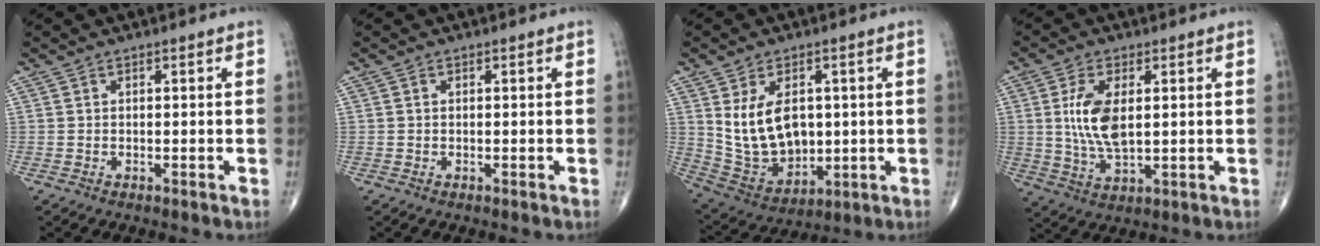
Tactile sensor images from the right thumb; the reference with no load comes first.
{"total": 0.0}
{"total": 13.1, "force": [2.1, 8.8, 9.6], "torque": [-0.142, -0.015, 0.063]}
{"total": 10.7, "force": [2.0, 5.4, 9.0], "torque": [-0.177, -0.015, 0.044]}